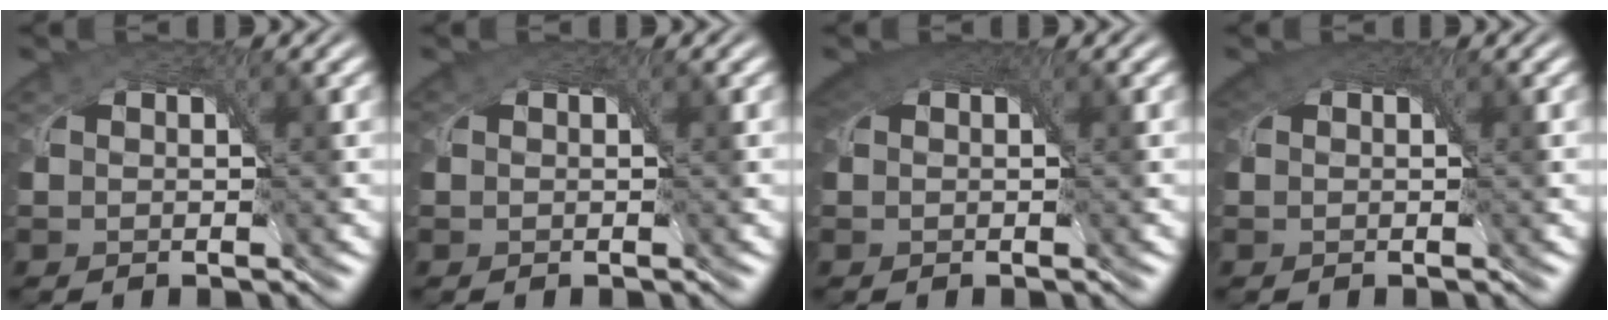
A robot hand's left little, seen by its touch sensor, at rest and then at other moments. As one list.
[{"total": 0.7, "force": [0.4, 0.5, 0.4], "torque": [-0.010, 0.001, 0.004]}, {"total": 3.9, "force": [2.1, 2.1, 2.5], "torque": [-0.044, 0.010, 0.024]}, {"total": 3.1, "force": [1.5, 2.0, 1.8], "torque": [-0.037, 0.007, 0.016]}]